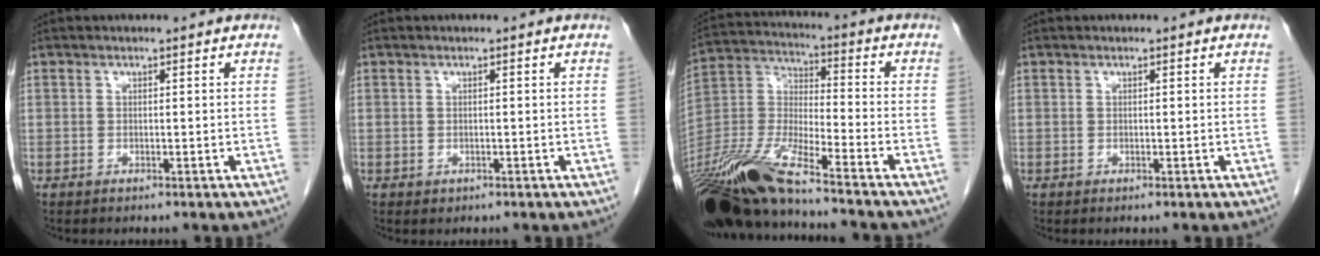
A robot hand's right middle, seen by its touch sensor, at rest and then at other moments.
{"total": 0.5, "force": [-0.1, 0.5, 0.2], "torque": [-0.007, 0.000, 0.002]}
{"total": 17.9, "force": [-14.5, 1.3, 10.4], "torque": [-0.240, -0.019, -0.278]}
{"total": 0.0}